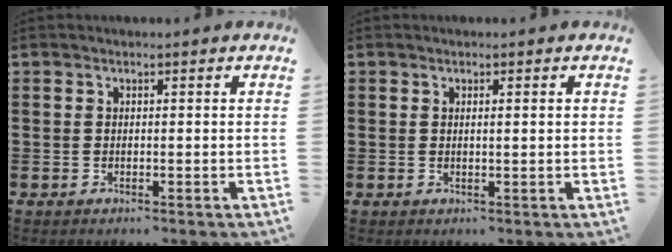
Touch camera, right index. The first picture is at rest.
{"total": 0.8, "force": [0.2, -0.1, 0.7], "torque": [-0.014, -0.002, 0.003]}